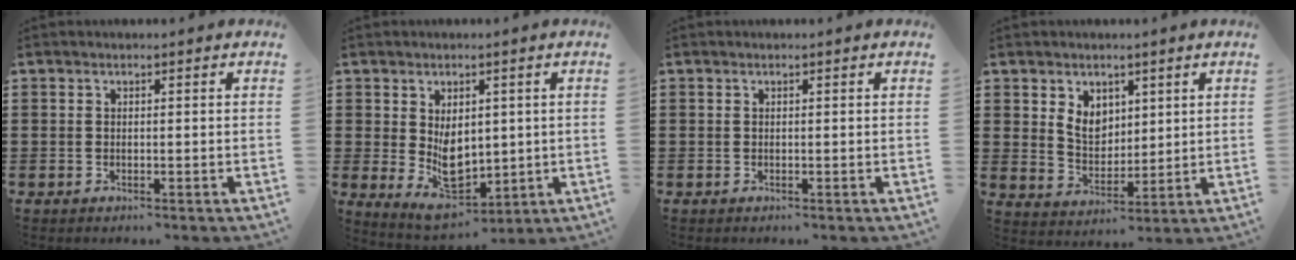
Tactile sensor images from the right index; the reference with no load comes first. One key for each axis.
{"total": 6.8, "fx": -0.1, "fy": 4.9, "fz": 4.8, "tx": -0.075, "ty": 0.003, "tz": -0.001}
{"total": 0.0}
{"total": 5.4, "fx": 2.3, "fy": 4.2, "fz": 2.5, "tx": -0.057, "ty": 0.011, "tz": 0.041}